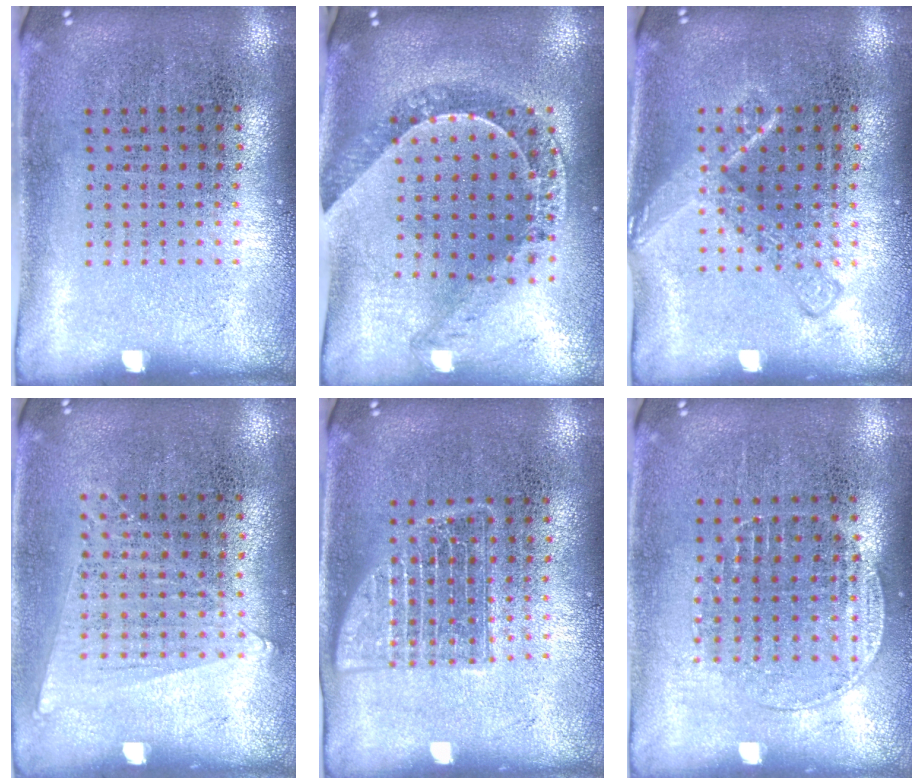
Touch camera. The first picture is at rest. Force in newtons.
{"total": 1.2, "press": 1.2, "slide": 0.2}
{"total": 2.4, "press": 2.4, "slide": 0.4}
{"total": 0.7, "press": 0.5, "slide": 0.5}
{"total": 2.5, "press": 2.5, "slide": 0.4}
{"total": 1.2, "press": 1.1, "slide": 0.5}